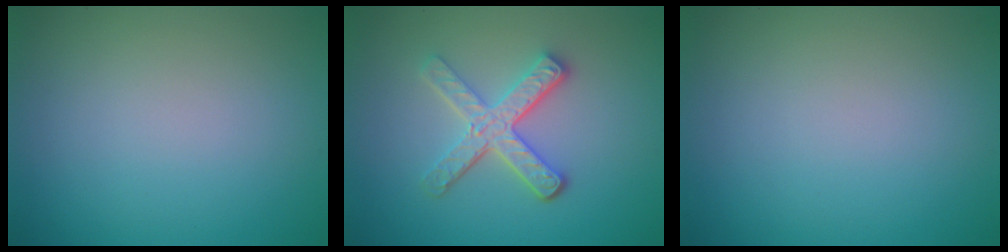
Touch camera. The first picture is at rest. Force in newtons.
{"total": 4.1, "press": 3.3, "slide": 2.4}
{"total": 0.0}